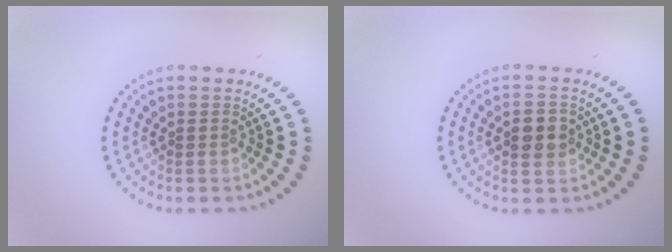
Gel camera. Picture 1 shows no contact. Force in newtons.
{"total": 2.6, "press": 2.6, "slide": 0.3}